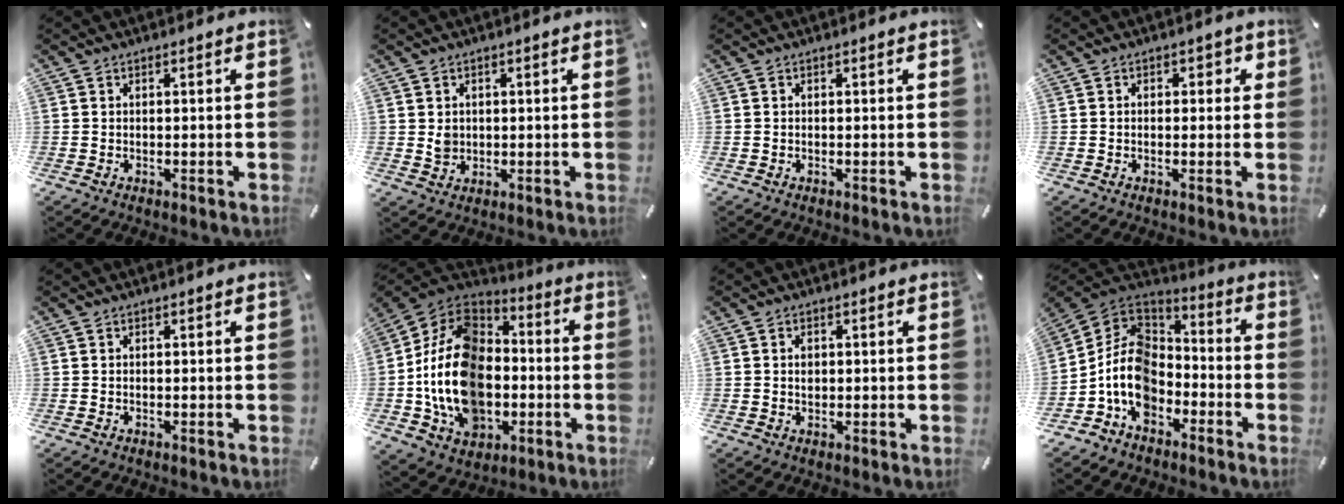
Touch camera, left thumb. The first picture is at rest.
{"total": 2.9, "force": [0.5, 2.7, 1.0], "torque": [-0.012, 0.000, 0.008]}
{"total": 0.0}
{"total": 1.7, "force": [-0.2, 1.3, 1.0], "torque": [-0.012, 0.006, -0.009]}
{"total": 0.0}
{"total": 20.1, "force": [-5.2, 15.1, 12.3], "torque": [-0.270, 0.025, -0.090]}
{"total": 2.0, "force": [0.2, 1.6, 1.3], "torque": [-0.020, 0.003, 0.001]}
{"total": 12.8, "force": [-5.2, 9.9, 6.3], "torque": [-0.156, 0.023, -0.100]}